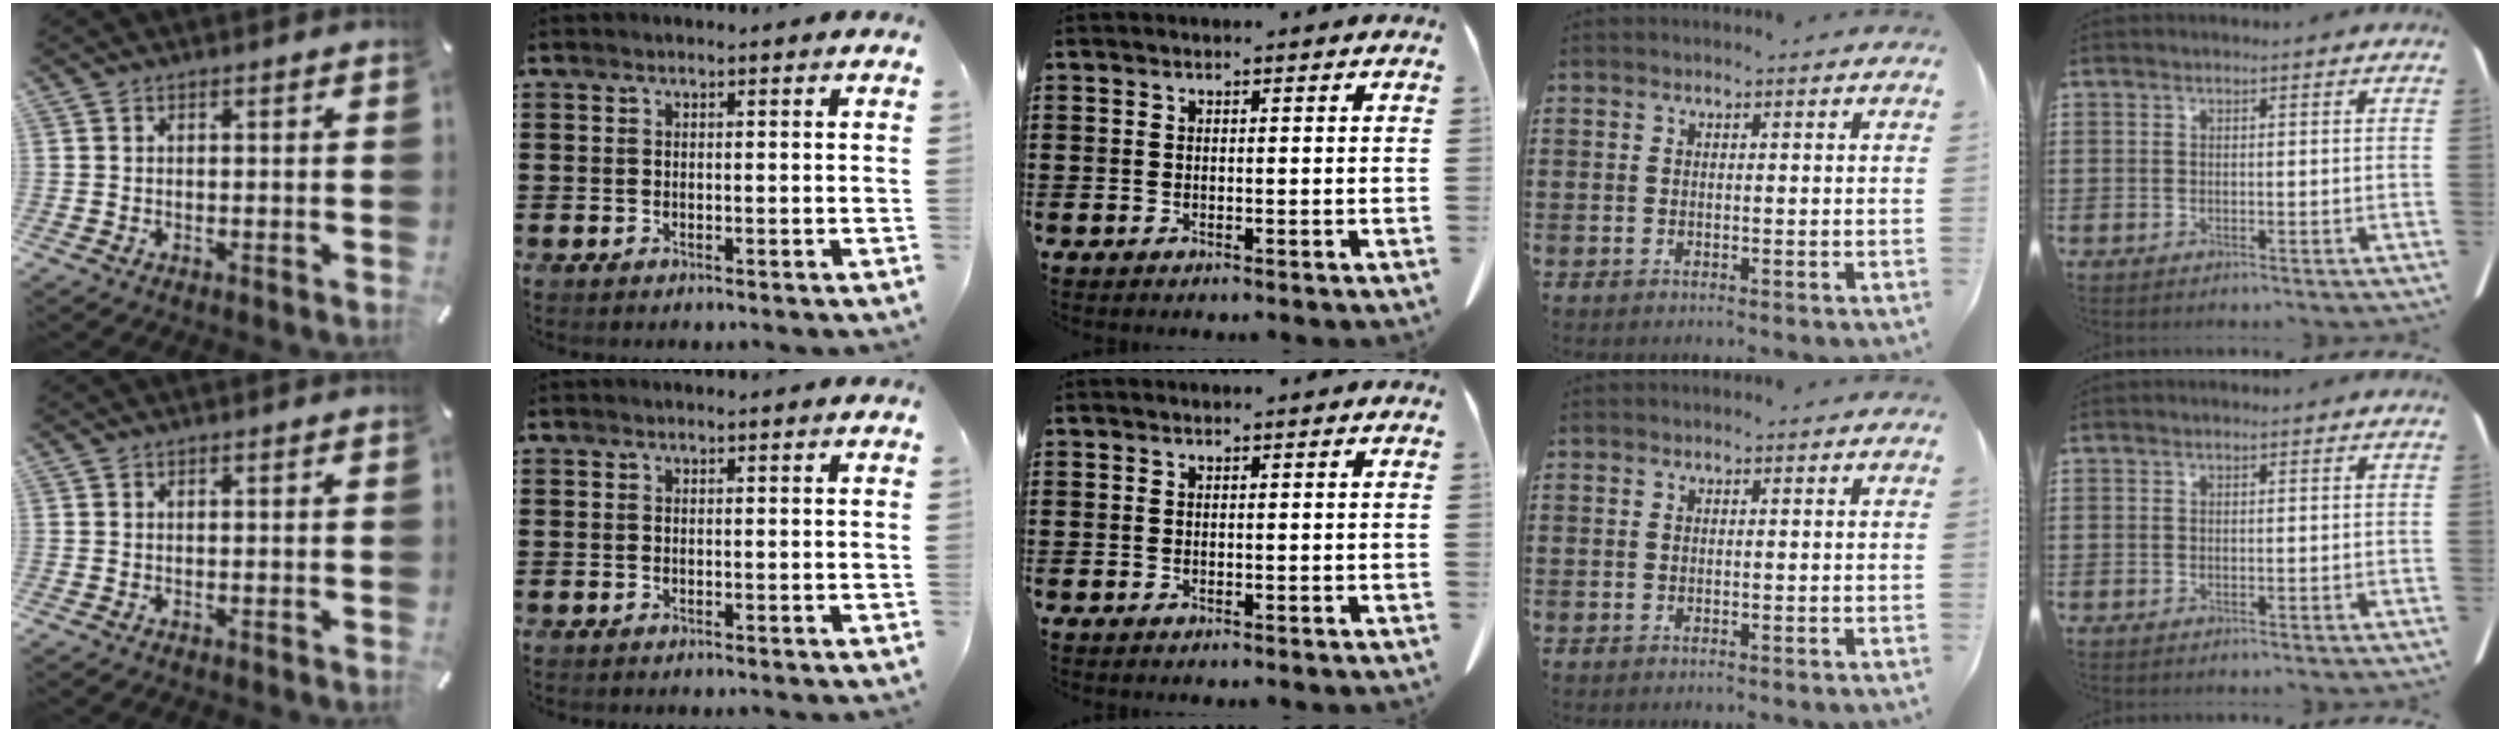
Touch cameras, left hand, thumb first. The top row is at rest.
{}